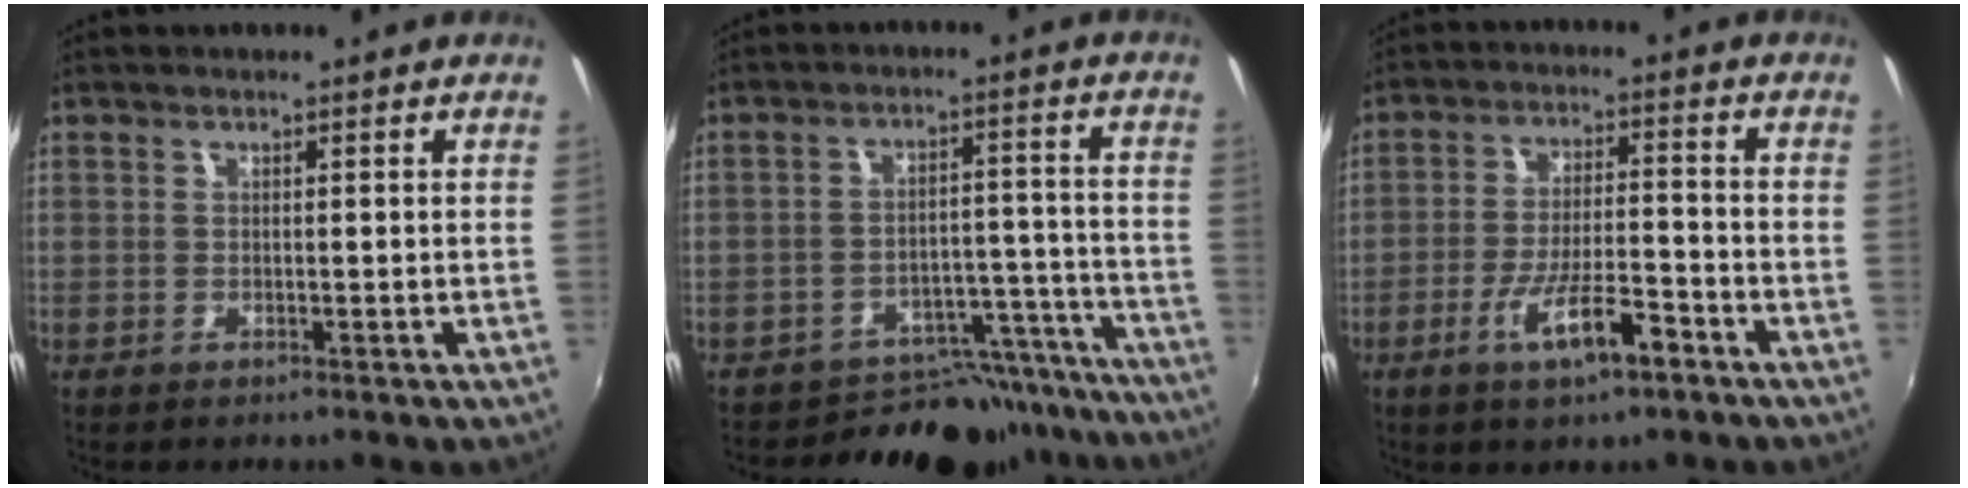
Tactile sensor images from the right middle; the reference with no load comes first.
{"total": 13.9, "force": [-12.5, 6.0, 1.2], "torque": [-0.004, 0.053, -0.156]}
{"total": 9.3, "force": [-5.2, 2.3, 7.3], "torque": [-0.140, -0.009, -0.086]}